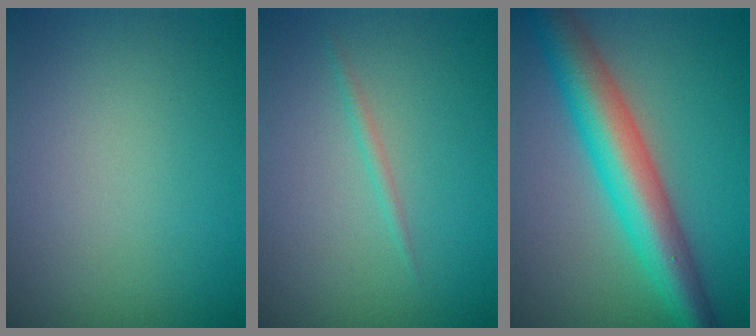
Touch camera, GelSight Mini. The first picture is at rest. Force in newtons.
{"total": 0.8, "press": 0.8, "slide": 0.1}
{"total": 7.8, "press": 7.8, "slide": 0.2}